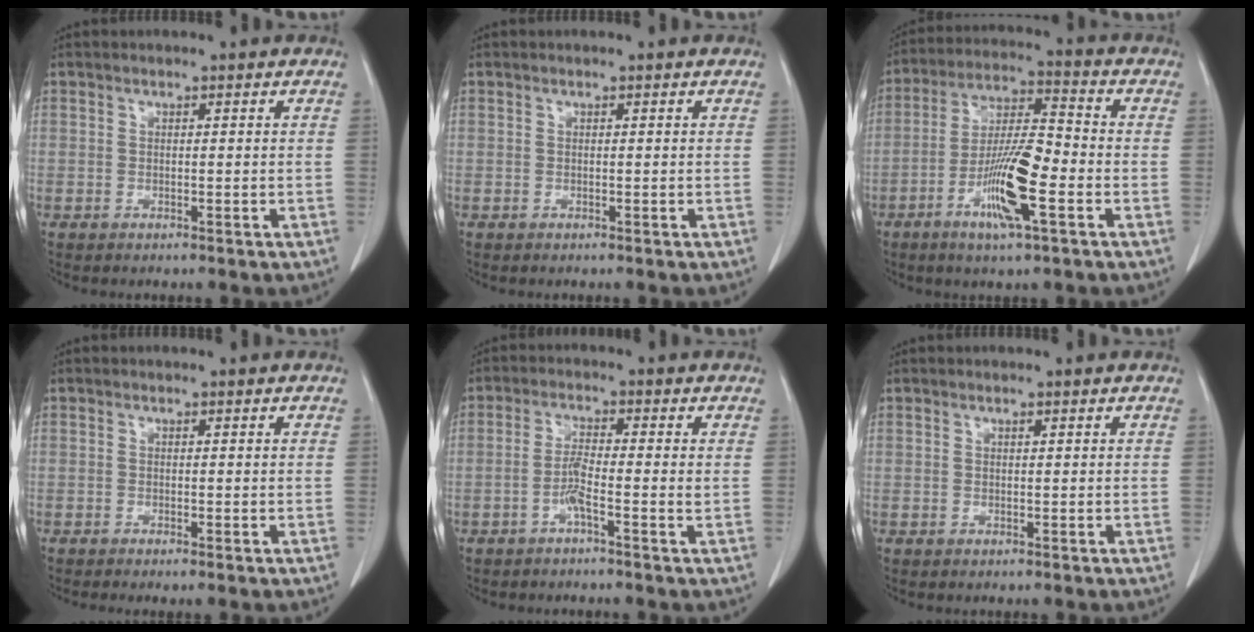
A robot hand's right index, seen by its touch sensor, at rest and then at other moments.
{"total": 0.0}
{"total": 11.9, "force": [-4.4, 1.4, 10.9], "torque": [-0.207, -0.007, -0.082]}
{"total": 0.9, "force": [-0.4, 0.0, 0.8], "torque": [-0.014, -0.002, -0.008]}
{"total": 3.3, "force": [-1.3, -0.2, 3.1], "torque": [-0.059, 0.005, -0.028]}
{"total": 0.0}